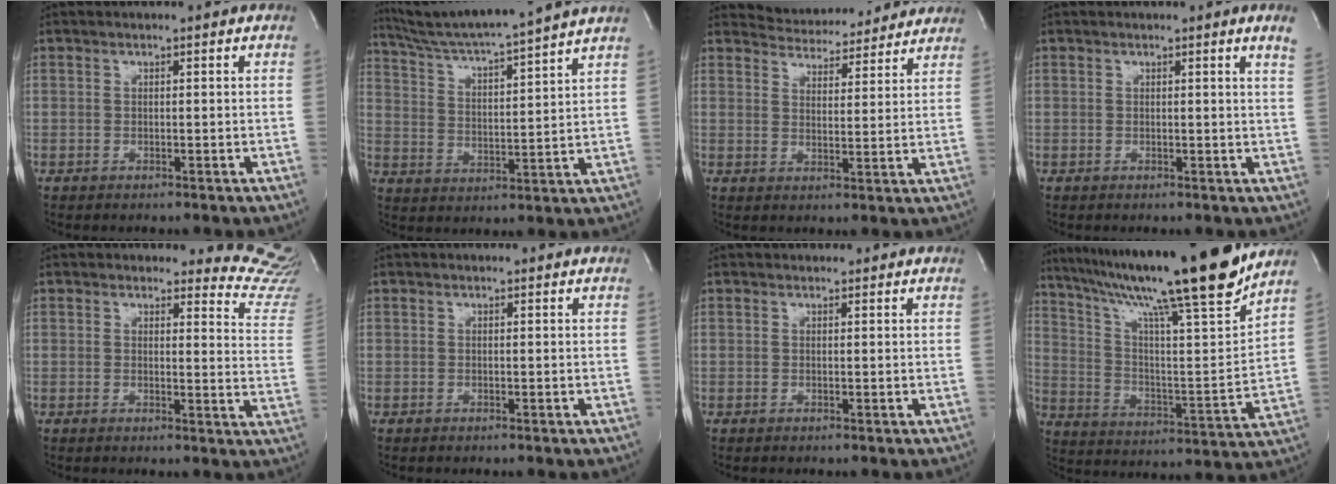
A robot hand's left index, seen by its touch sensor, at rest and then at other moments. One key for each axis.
{"total": 17.6, "fx": 15.8, "fy": -2.2, "fz": 7.3, "tx": -0.131, "ty": -0.020, "tz": 0.237}
{"total": 12.0, "fx": 11.6, "fy": 2.9, "fz": 1.4, "tx": -0.012, "ty": 0.007, "tz": 0.145}
{"total": 2.3, "fx": 1.8, "fy": -0.7, "fz": 1.3, "tx": -0.025, "ty": -0.014, "tz": 0.012}
{"total": 11.1, "fx": 11.0, "fy": 1.5, "fz": -0.1, "tx": 0.040, "ty": -0.121, "tz": 0.073}
{"total": 0.5, "fx": 0.5, "fy": 0.1, "fz": 0.0, "tx": -0.009, "ty": -0.001, "tz": 0.000}
{"total": 1.4, "fx": 1.3, "fy": 0.6, "fz": 0.0, "tx": -0.008, "ty": 0.010, "tz": 0.014}
{"total": 24.6, "fx": 19.8, "fy": -0.3, "fz": 14.6, "tx": -0.250, "ty": -0.026, "tz": 0.307}